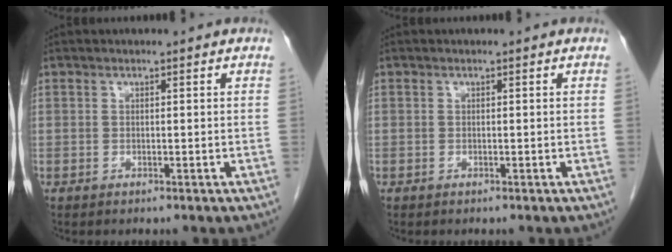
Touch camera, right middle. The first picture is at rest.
{"total": 0.0}